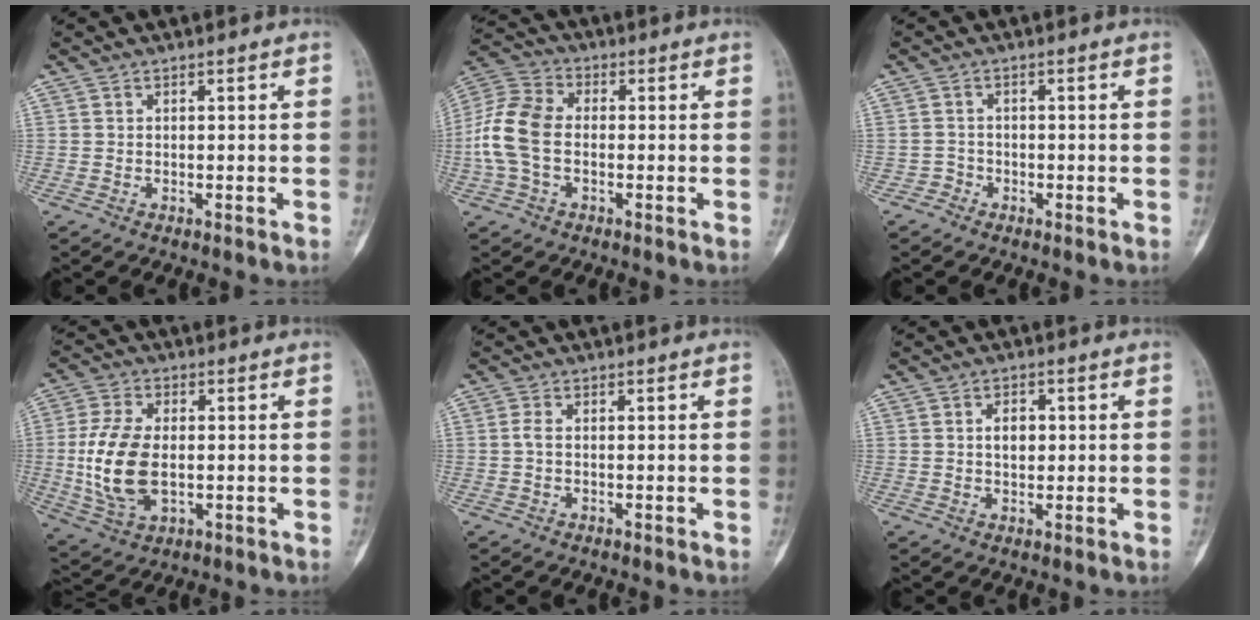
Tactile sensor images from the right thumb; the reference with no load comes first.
{"total": 10.9, "force": [-1.2, 7.0, 8.3], "torque": [-0.180, 0.029, -0.033]}
{"total": 1.6, "force": [-1.0, 1.2, -0.5], "torque": [0.020, 0.008, -0.029]}
{"total": 13.1, "force": [-0.7, 7.5, 10.7], "torque": [-0.221, -0.004, -0.008]}
{"total": 1.5, "force": [-0.1, 0.7, 1.3], "torque": [-0.027, 0.000, -0.003]}
{"total": 3.6, "force": [0.5, 2.3, 2.7], "torque": [-0.031, -0.001, 0.006]}